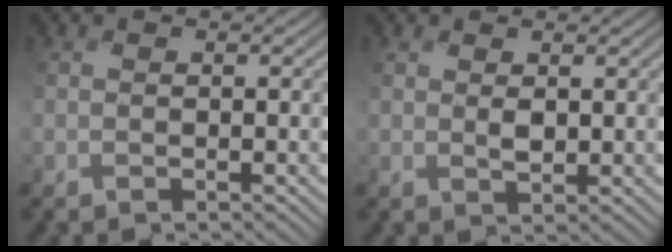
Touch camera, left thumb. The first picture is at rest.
{"total": 1.4, "force": [0.7, 0.7, 1.0], "torque": [-0.026, -0.004, 0.014]}